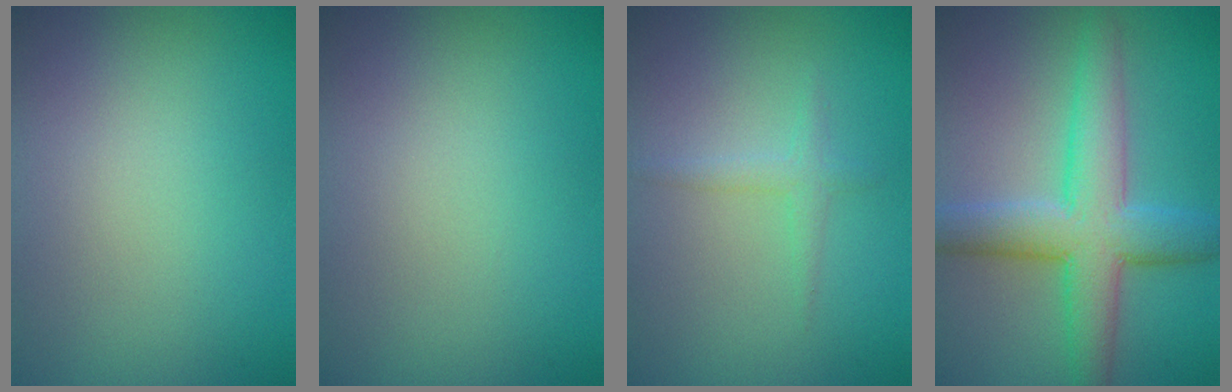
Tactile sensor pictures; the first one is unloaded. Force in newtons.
{"total": 0.0}
{"total": 1.3, "press": 1.3, "slide": 0.0}
{"total": 7.1, "press": 7.1, "slide": 0.2}